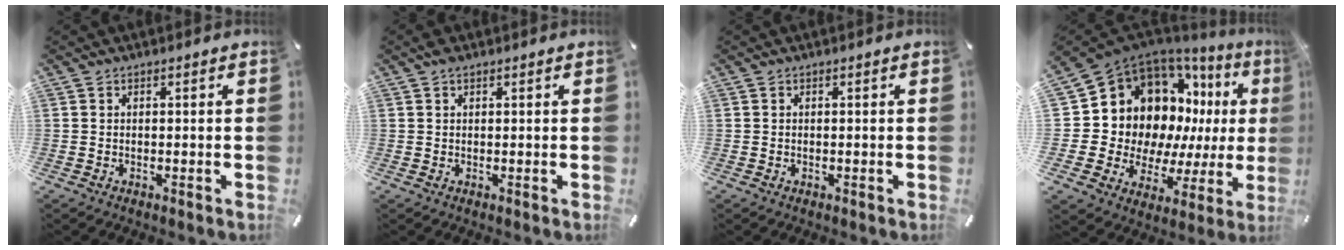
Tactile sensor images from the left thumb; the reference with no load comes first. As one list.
[{"total": 1.2, "force": [0.7, 0.7, 0.6], "torque": [-0.014, 0.001, 0.013]}, {"total": 0.0}, {"total": 16.2, "force": [6.4, 12.4, 8.1], "torque": [-0.130, -0.086, 0.135]}]